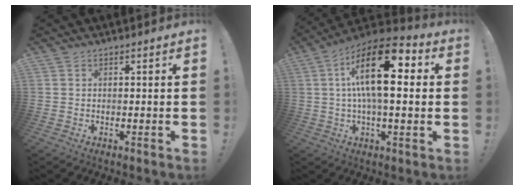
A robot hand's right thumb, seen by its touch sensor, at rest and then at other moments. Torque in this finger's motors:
{"motor_torque": [2.32, 2.69, 1.21, -0.48, 0.38]}